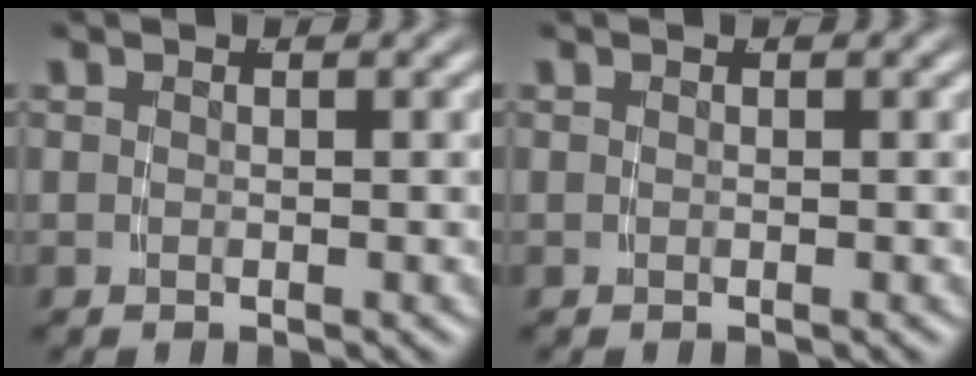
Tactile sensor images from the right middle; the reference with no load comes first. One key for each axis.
{"total": 0.0}